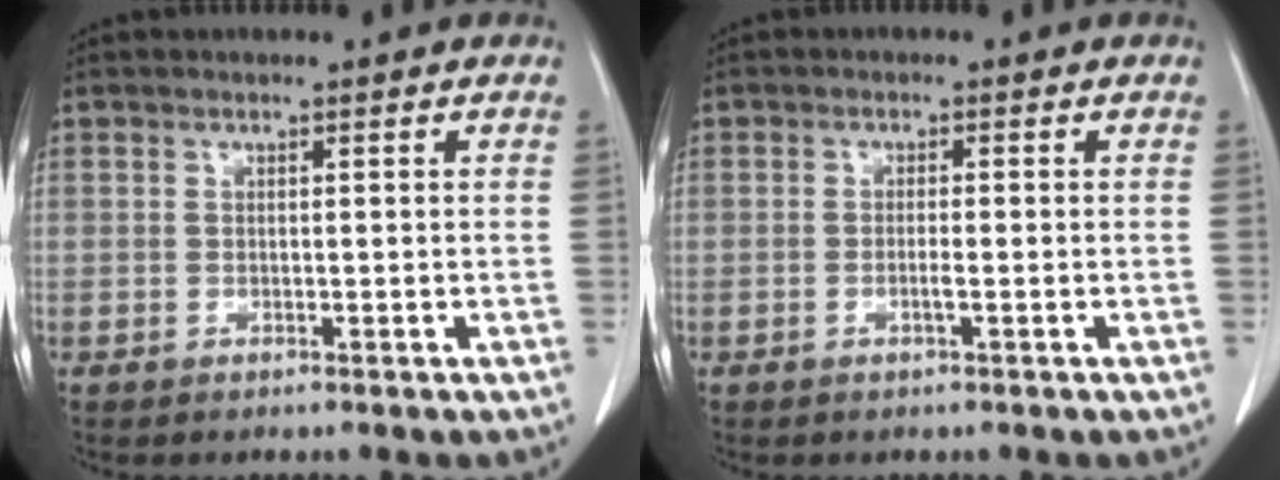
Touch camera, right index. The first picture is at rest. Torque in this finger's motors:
{"motor_torque": [-0.13, 0.09, -0.08, -0.01]}